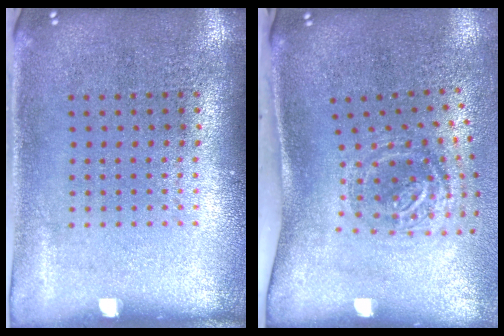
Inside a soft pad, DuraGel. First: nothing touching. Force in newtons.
{"total": 1.9, "press": 1.3, "slide": 1.5}